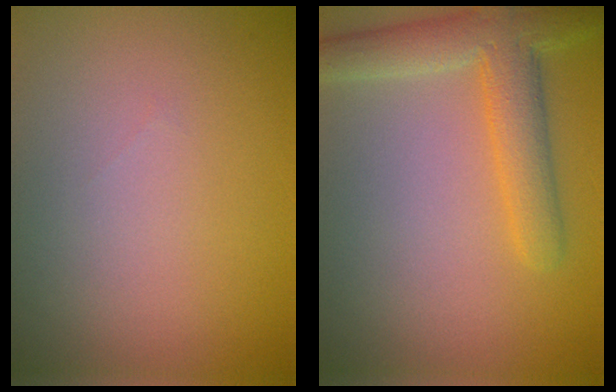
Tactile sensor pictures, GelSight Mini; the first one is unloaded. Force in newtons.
{"total": 5.3, "press": 5.2, "slide": 0.4}